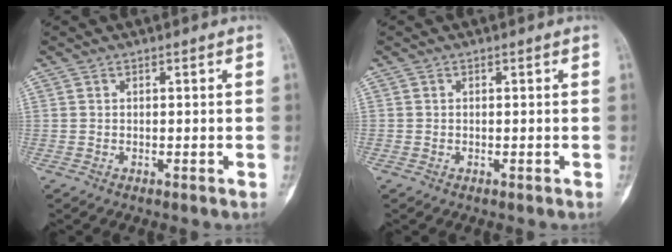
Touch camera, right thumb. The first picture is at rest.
{"total": 0.0}